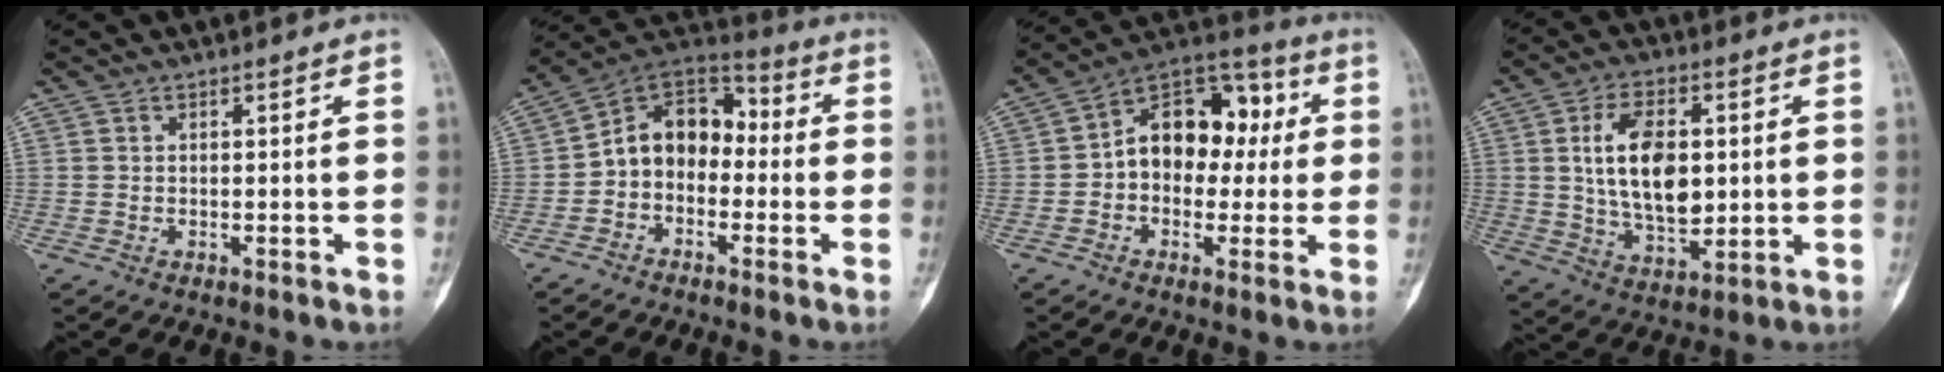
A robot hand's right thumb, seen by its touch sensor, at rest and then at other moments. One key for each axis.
{"total": 11.4, "fx": -1.5, "fy": 8.6, "fz": 7.3, "tx": -0.084, "ty": 0.056, "tz": -0.044}
{"total": 15.3, "fx": 1.3, "fy": 10.8, "fz": 10.8, "tx": -0.111, "ty": 0.041, "tz": 0.006}
{"total": 14.1, "fx": 1.9, "fy": 8.1, "fz": 11.3, "tx": -0.178, "ty": -0.010, "tz": 0.038}